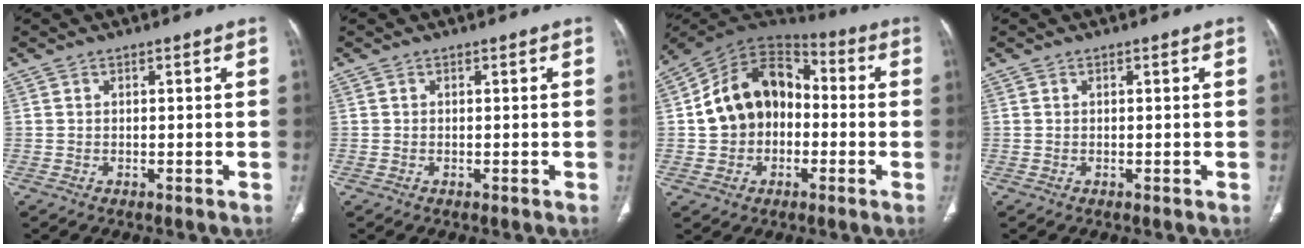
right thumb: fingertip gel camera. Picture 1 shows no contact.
{"total": 0.0}
{"total": 16.2, "force": [-0.7, 12.5, 10.3], "torque": [-0.145, 0.044, -0.021]}
{"total": 0.0}